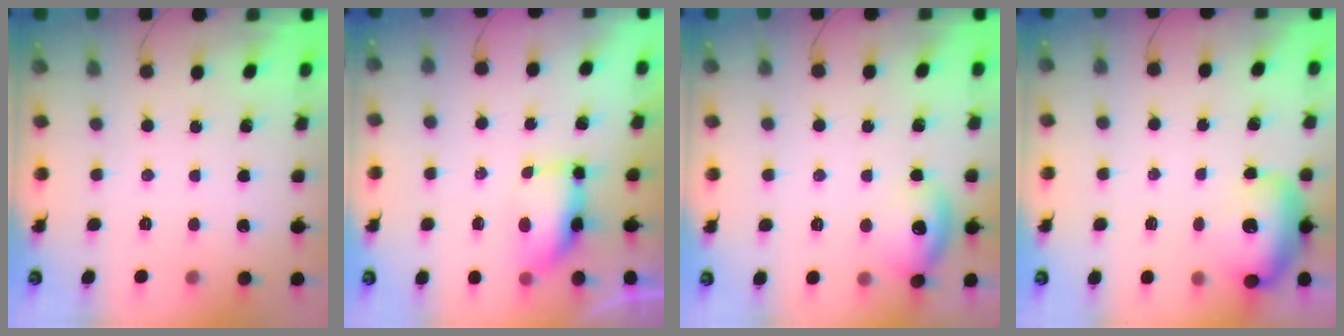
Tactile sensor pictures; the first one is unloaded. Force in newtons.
{"total": 6.7, "press": 6.7, "slide": 0.6}
{"total": 10.0, "press": 9.9, "slide": 1.3}
{"total": 17.2, "press": 14.8, "slide": 8.8}